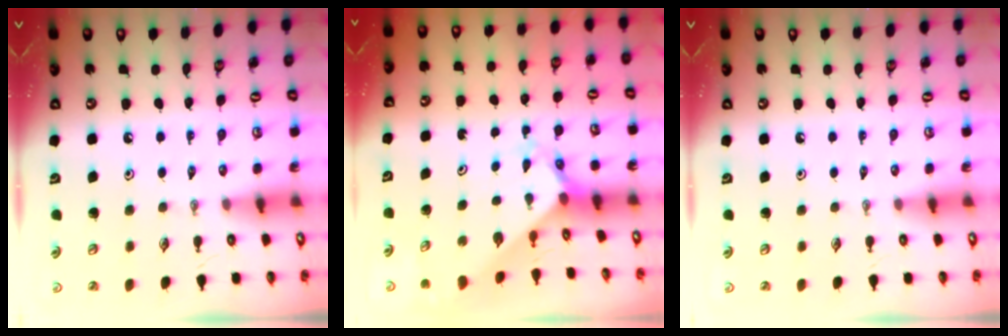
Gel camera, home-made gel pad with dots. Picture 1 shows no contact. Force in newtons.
{"total": 2.4, "press": 2.4, "slide": 0.3}
{"total": 0.0}